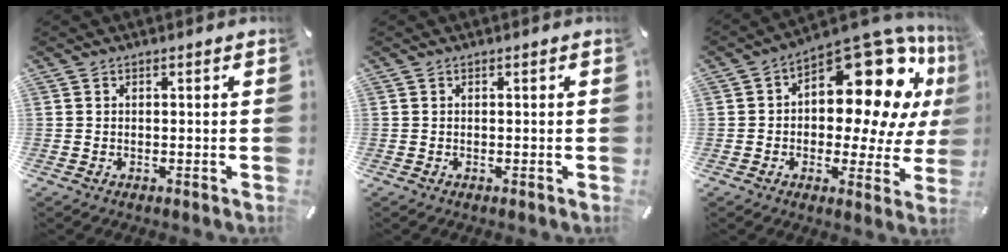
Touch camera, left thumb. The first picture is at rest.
{"total": 0.0}
{"total": 19.5, "force": [9.0, 9.9, 14.2], "torque": [-0.189, -0.083, 0.149]}